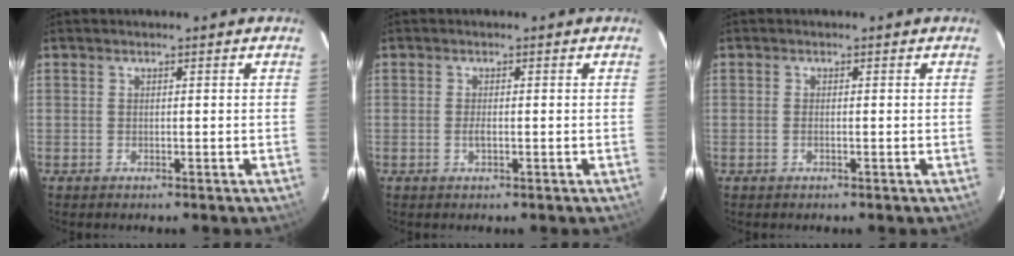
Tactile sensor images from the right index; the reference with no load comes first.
{"total": 1.3, "force": [-0.3, 0.5, 1.1], "torque": [-0.023, -0.001, -0.006]}
{"total": 0.7, "force": [-0.2, 0.2, 0.6], "torque": [-0.014, 0.000, -0.005]}